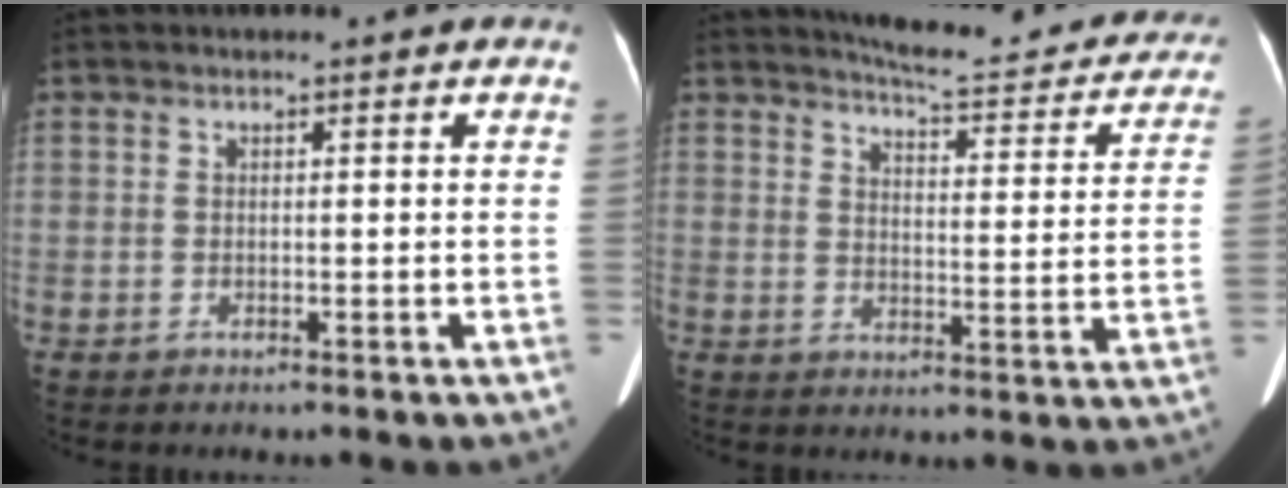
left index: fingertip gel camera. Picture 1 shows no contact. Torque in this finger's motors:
{"motor_torque": [0.83, -1.31, -0.01, 0.01]}